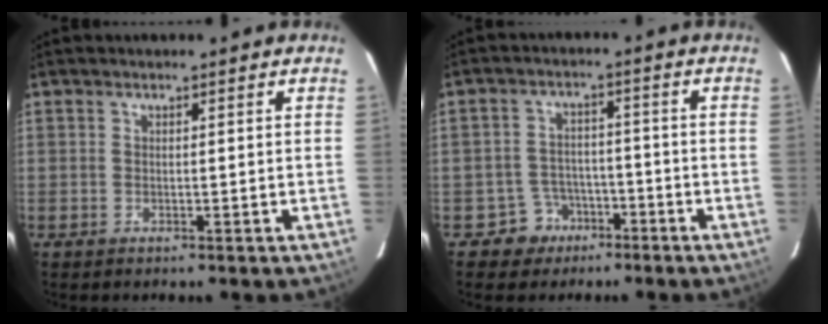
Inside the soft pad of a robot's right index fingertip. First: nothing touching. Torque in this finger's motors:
{"motor_torque": [-0.06, -0.09, -0.32, -0.13]}